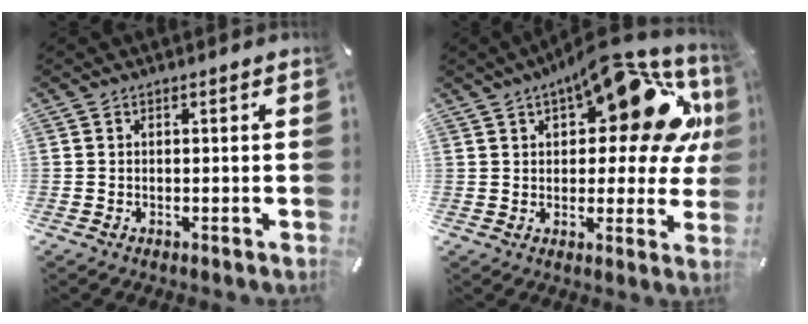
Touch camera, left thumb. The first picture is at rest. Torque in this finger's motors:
{"motor_torque": [1.17, 1.11, 2.20, -0.57, 0.23]}